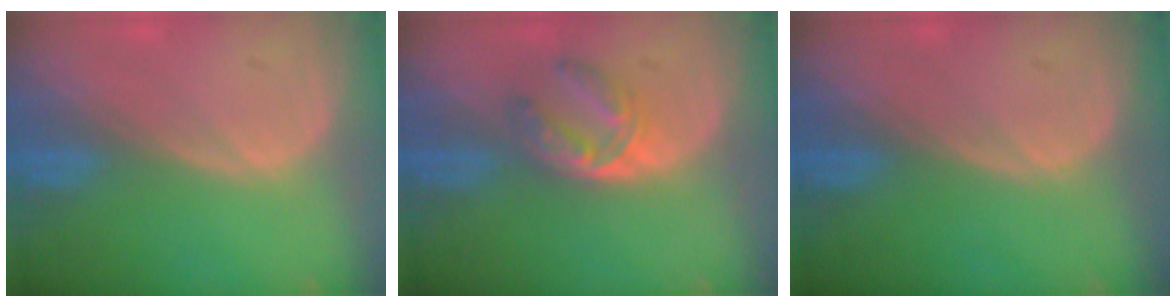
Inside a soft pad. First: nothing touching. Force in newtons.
{"total": 5.1, "press": 4.9, "slide": 1.4}
{"total": 0.0}